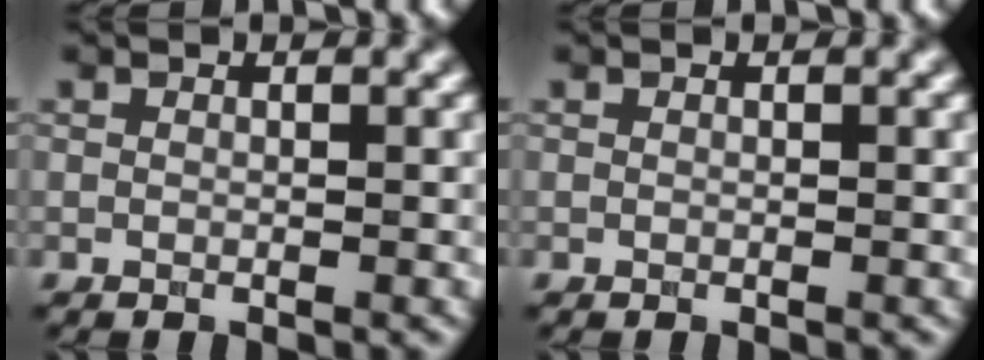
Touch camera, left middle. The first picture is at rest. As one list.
[{"total": 0.0}]